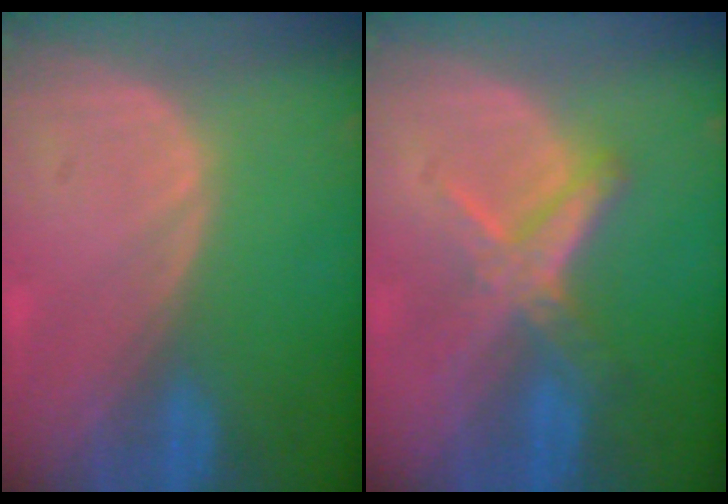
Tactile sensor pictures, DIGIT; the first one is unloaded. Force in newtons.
{"total": 6.0, "press": 5.4, "slide": 2.5}